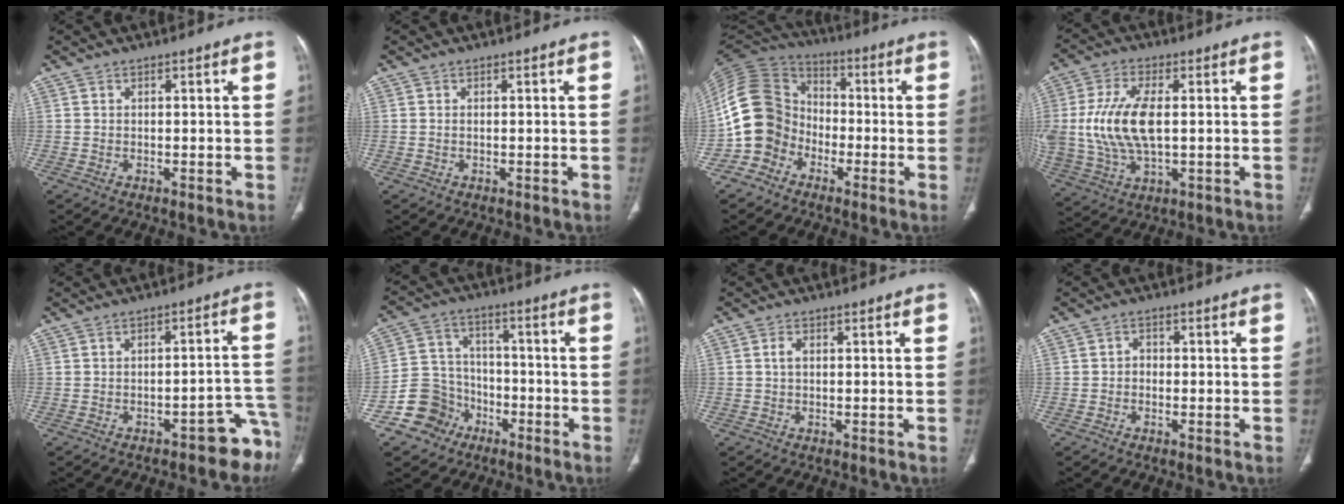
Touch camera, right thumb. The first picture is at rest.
{"total": 0.0}
{"total": 14.0, "force": [-5.0, 12.0, 5.4], "torque": [-0.083, 0.061, -0.104]}
{"total": 15.0, "force": [0.9, 7.4, 13.1], "torque": [-0.290, -0.001, 0.025]}
{"total": 7.7, "force": [-5.7, 3.1, 4.2], "torque": [-0.009, 0.078, -0.074]}
{"total": 10.2, "force": [-5.3, 8.6, 1.6], "torque": [0.002, 0.055, -0.096]}
{"total": 1.6, "force": [0.2, 0.9, 1.3], "torque": [-0.020, 0.005, 0.002]}
{"total": 1.7, "force": [-0.5, 1.4, 0.8], "torque": [0.002, 0.010, -0.013]}